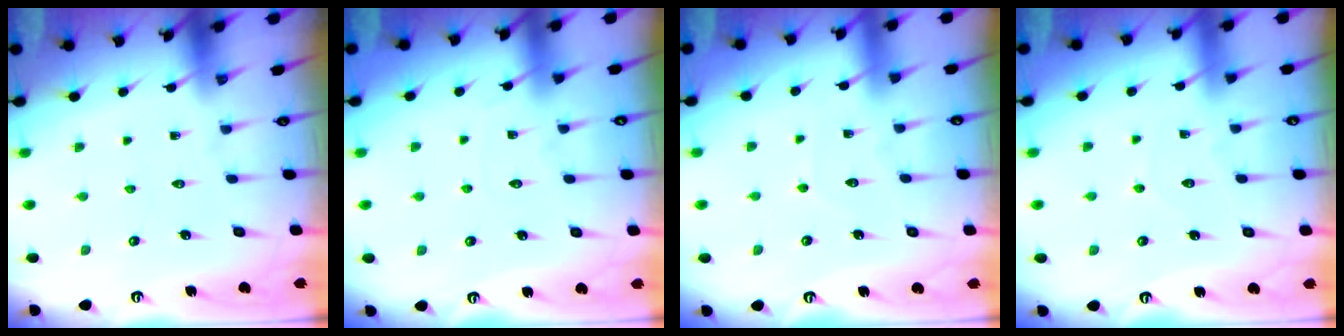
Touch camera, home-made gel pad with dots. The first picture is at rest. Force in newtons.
{"total": 2.7, "press": 2.7, "slide": 0.3}
{"total": 2.8, "press": 2.7, "slide": 0.4}
{"total": 3.5, "press": 3.5, "slide": 0.3}